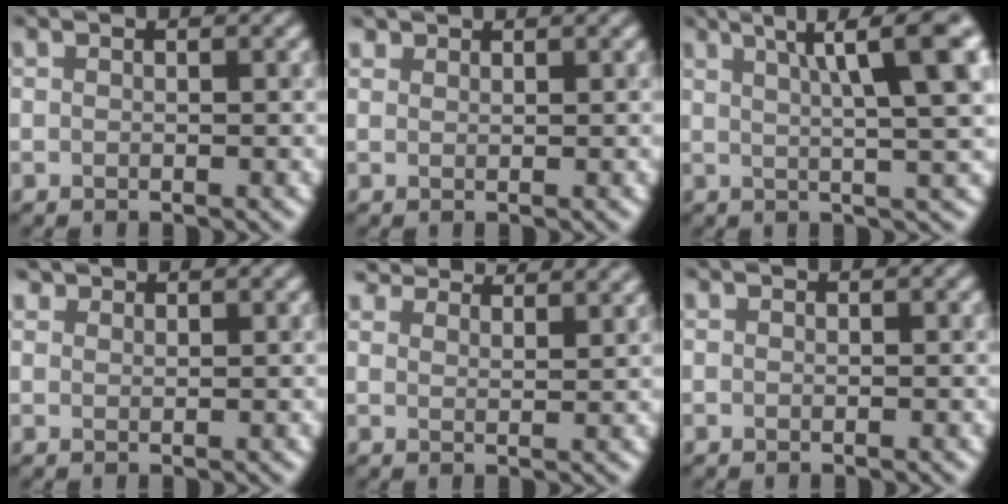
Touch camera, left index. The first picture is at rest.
{"total": 1.0, "force": [1.0, 0.0, -0.2], "torque": [-0.001, 0.001, 0.015]}
{"total": 9.9, "force": [3.7, 1.9, 9.0], "torque": [-0.092, 0.029, 0.049]}
{"total": 1.4, "force": [1.4, 0.1, -0.1], "torque": [-0.004, 0.002, 0.019]}
{"total": 6.7, "force": [6.4, 1.1, 1.8], "torque": [-0.026, 0.014, 0.066]}
{"total": 0.0}